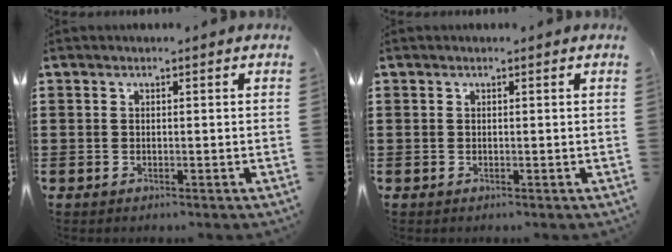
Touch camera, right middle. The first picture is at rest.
{"total": 0.0}